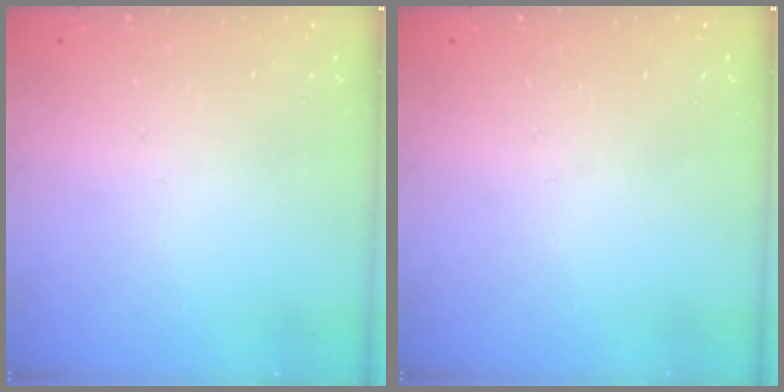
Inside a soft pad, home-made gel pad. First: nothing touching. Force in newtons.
{"total": 0.0}